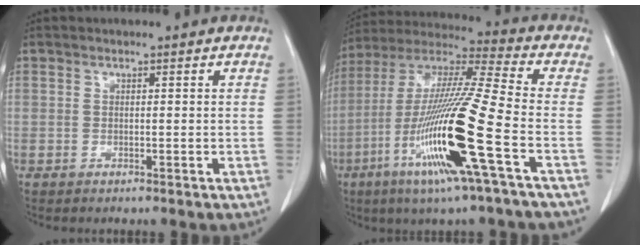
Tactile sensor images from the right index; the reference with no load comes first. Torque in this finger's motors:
{"motor_torque": [2.14, 0.00, 1.05, 0.21]}